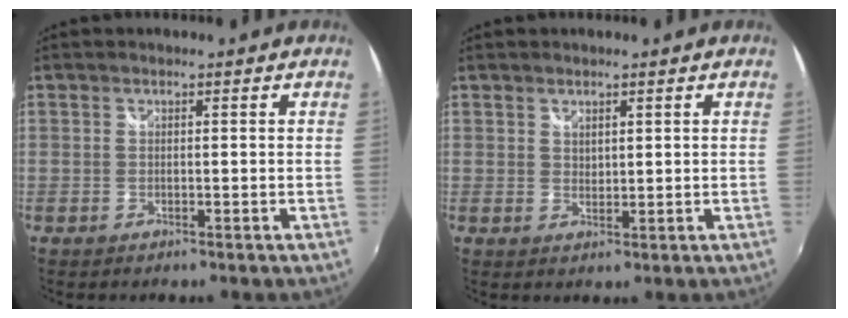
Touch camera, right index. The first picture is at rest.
{"total": 1.6, "force": [1.2, 0.9, 0.5], "torque": [-0.004, 0.000, 0.022]}